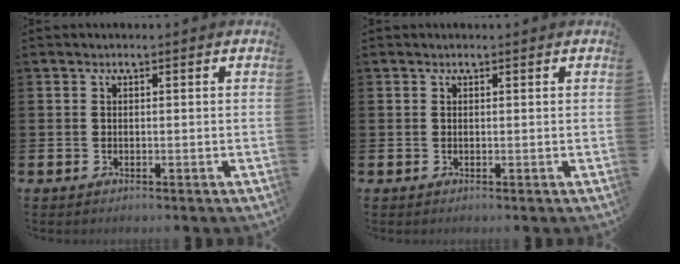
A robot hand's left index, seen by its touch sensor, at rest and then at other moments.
{"total": 0.0}